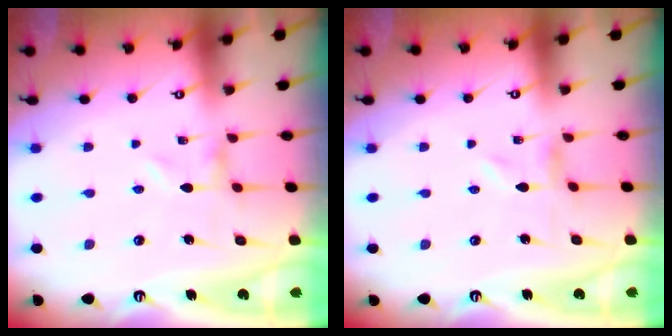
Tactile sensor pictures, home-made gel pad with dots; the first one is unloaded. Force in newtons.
{"total": 0.5, "press": 0.5, "slide": 0.2}